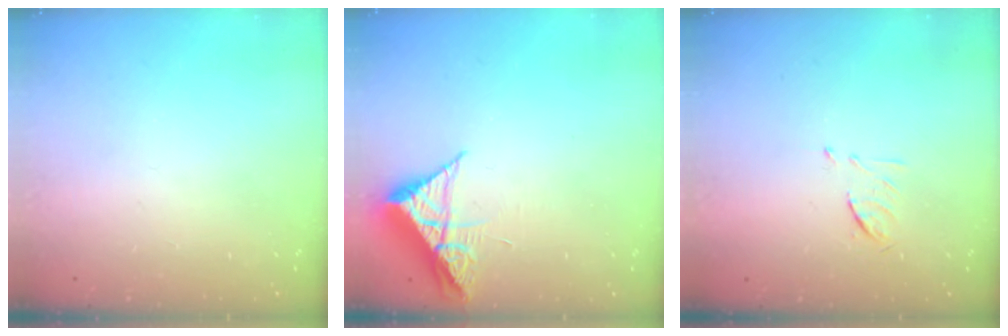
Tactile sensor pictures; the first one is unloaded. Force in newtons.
{"total": 7.0, "press": 7.0, "slide": 0.3}
{"total": 6.3, "press": 6.2, "slide": 1.0}